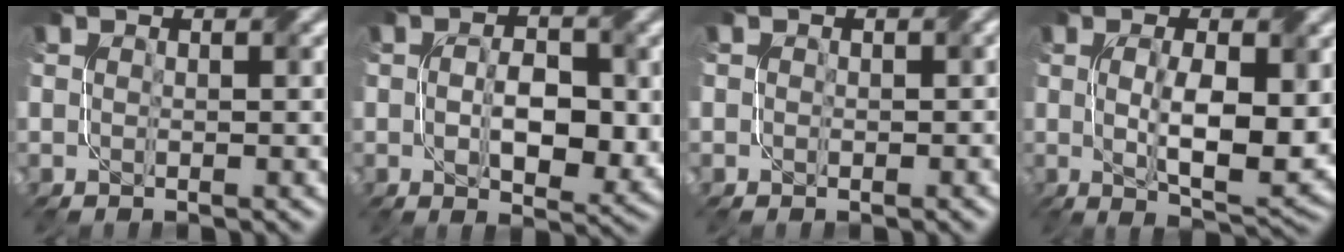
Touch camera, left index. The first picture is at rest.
{"total": 5.8, "force": [-0.3, 3.1, 4.9], "torque": [-0.080, -0.008, -0.001]}
{"total": 0.8, "force": [0.1, 0.7, 0.3], "torque": [-0.003, -0.003, -0.003]}
{"total": 7.2, "force": [0.0, 2.4, 6.8], "torque": [-0.115, -0.009, 0.009]}